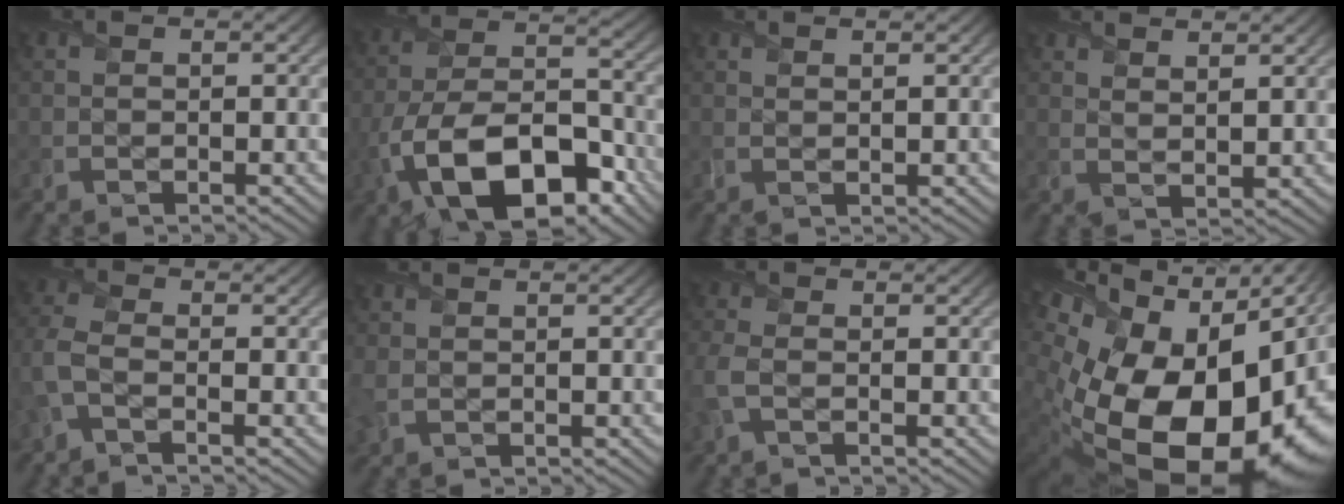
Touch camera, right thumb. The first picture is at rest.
{"total": 15.6, "force": [-7.5, 8.1, 11.0], "torque": [-0.216, -0.025, -0.137]}
{"total": 1.0, "force": [0.9, 0.0, 0.3], "torque": [-0.012, 0.001, 0.017]}
{"total": 3.6, "force": [3.1, 0.7, 1.7], "torque": [-0.024, -0.008, 0.054]}
{"total": 3.6, "force": [-1.5, 1.4, 2.9], "torque": [-0.086, -0.002, -0.047]}
{"total": 2.4, "force": [0.0, 1.7, 1.7], "torque": [-0.065, -0.002, -0.003]}
{"total": 3.3, "force": [-0.8, 1.7, 2.7], "torque": [-0.085, -0.003, -0.025]}
{"total": 23.4, "force": [-2.6, 15.6, 17.3], "torque": [-0.335, -0.066, -0.015]}